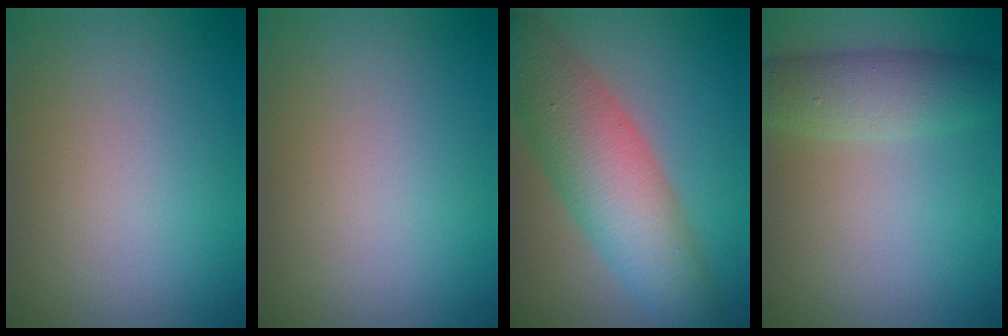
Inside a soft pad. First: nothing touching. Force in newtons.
{"total": 0.0}
{"total": 8.2, "press": 8.2, "slide": 0.1}
{"total": 4.5, "press": 4.4, "slide": 0.2}